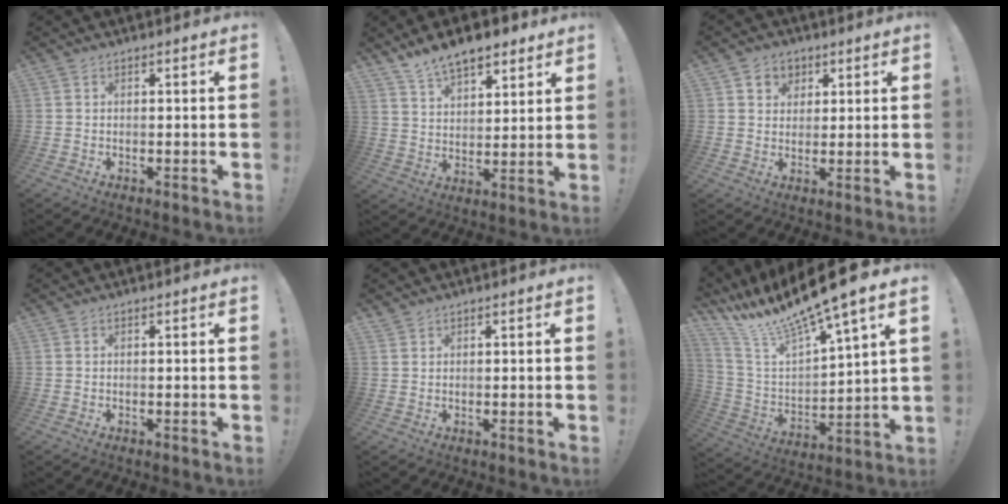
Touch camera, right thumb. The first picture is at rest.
{"total": 10.8, "force": [8.5, 4.9, 4.5], "torque": [-0.081, -0.050, 0.159]}
{"total": 5.7, "force": [2.6, 4.9, 1.2], "torque": [-0.010, -0.014, 0.050]}
{"total": 0.0}
{"total": 1.1, "force": [1.0, 0.4, 0.2], "torque": [0.002, -0.007, 0.019]}
{"total": 15.5, "force": [12.3, 2.1, 9.2], "torque": [-0.176, -0.093, 0.201]}